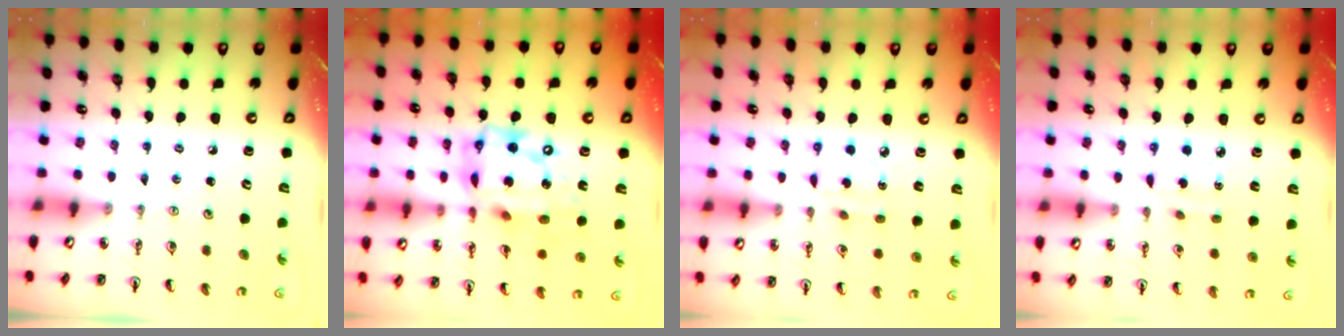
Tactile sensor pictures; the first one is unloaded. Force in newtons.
{"total": 20.2, "press": 20.1, "slide": 1.8}
{"total": 5.6, "press": 5.6, "slide": 0.4}
{"total": 4.3, "press": 4.2, "slide": 0.7}